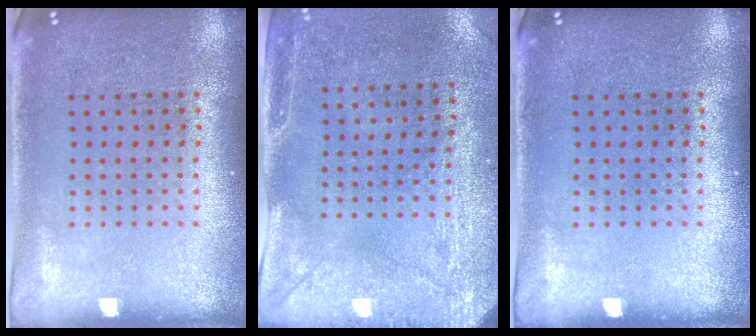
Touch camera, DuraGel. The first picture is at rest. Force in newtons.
{"total": 3.0, "press": 2.4, "slide": 1.8}
{"total": 0.0}